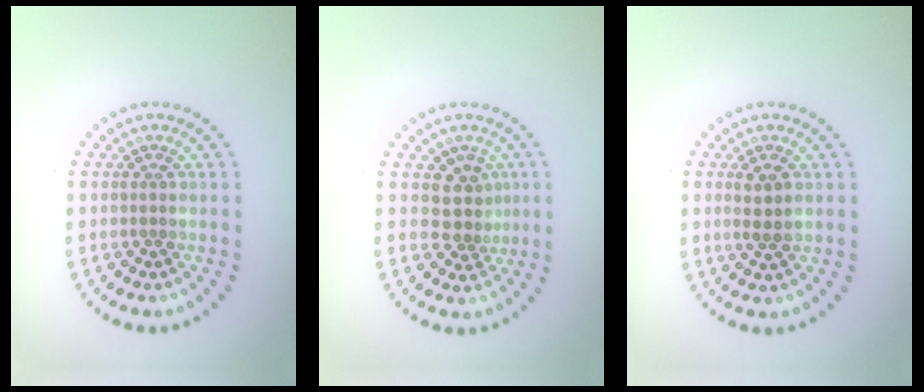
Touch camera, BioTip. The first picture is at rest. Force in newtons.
{"total": 2.8, "press": 2.2, "slide": 1.8}
{"total": 2.0, "press": 1.9, "slide": 0.5}